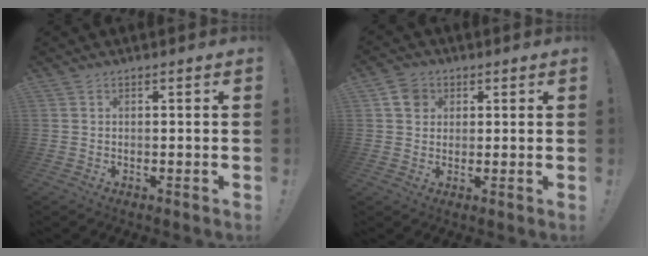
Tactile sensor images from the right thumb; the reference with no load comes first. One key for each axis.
{"total": 5.7, "fx": 2.2, "fy": 4.8, "fz": 2.0, "tx": -0.026, "ty": 0.001, "tz": 0.043}